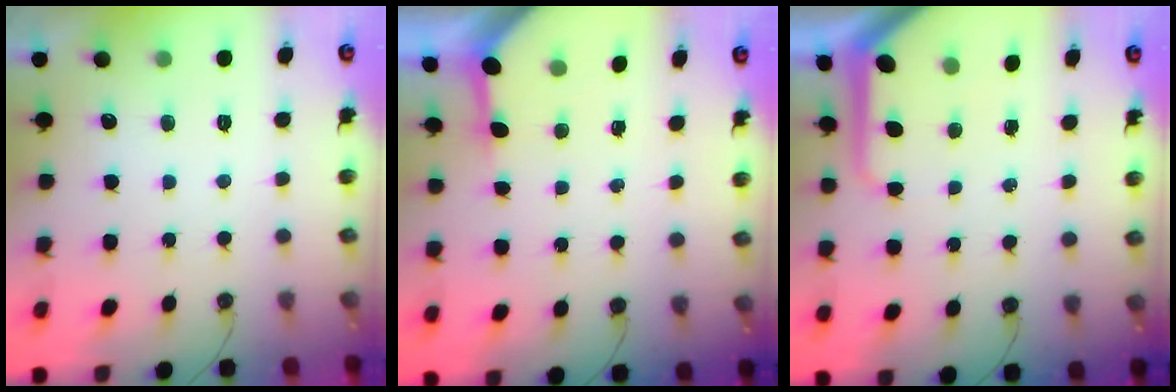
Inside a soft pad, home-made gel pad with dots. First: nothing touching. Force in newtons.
{"total": 3.8, "press": 3.7, "slide": 0.3}
{"total": 8.7, "press": 8.7, "slide": 0.8}